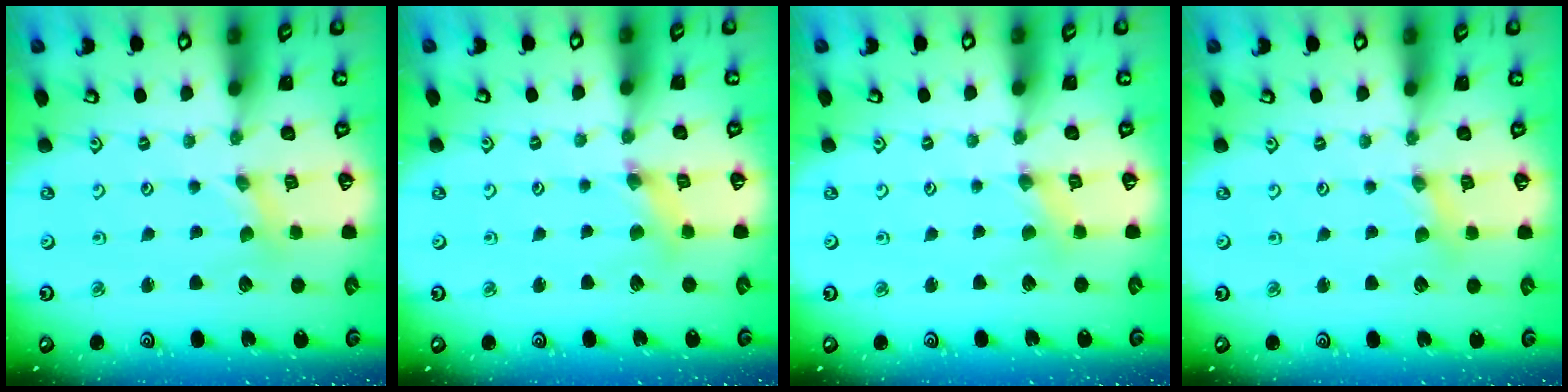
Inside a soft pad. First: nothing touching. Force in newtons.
{"total": 3.6, "press": 3.5, "slide": 0.4}
{"total": 0.0}
{"total": 1.9, "press": 1.9, "slide": 0.3}